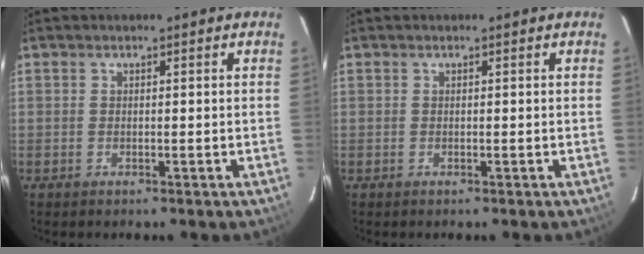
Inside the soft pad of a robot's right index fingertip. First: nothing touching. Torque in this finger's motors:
{"motor_torque": [0.00, 0.00, 0.00, 0.00]}